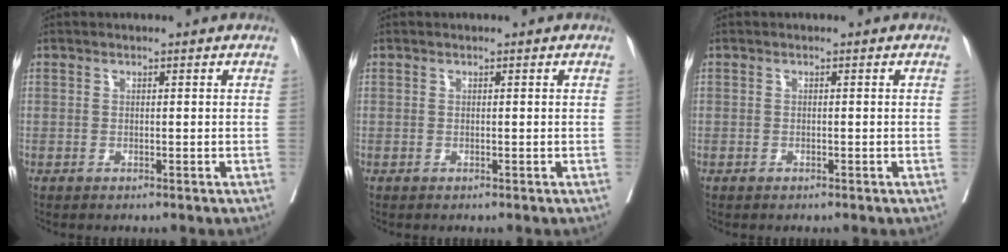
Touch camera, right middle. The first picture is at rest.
{"total": 0.0}
{"total": 0.0}